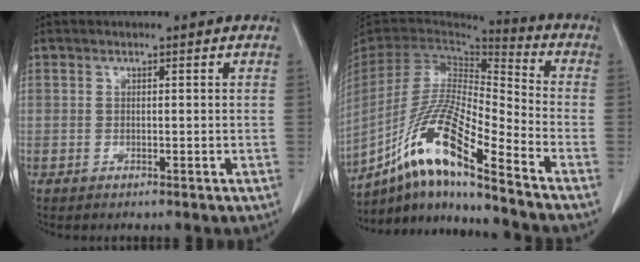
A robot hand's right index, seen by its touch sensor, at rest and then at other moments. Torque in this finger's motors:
{"motor_torque": [1.19, -0.89, 0.38, 0.21]}